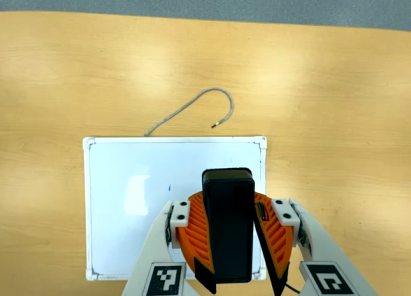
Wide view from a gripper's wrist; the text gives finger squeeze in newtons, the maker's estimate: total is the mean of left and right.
{"total": 11.6, "left": 11.0, "right": 12.1}